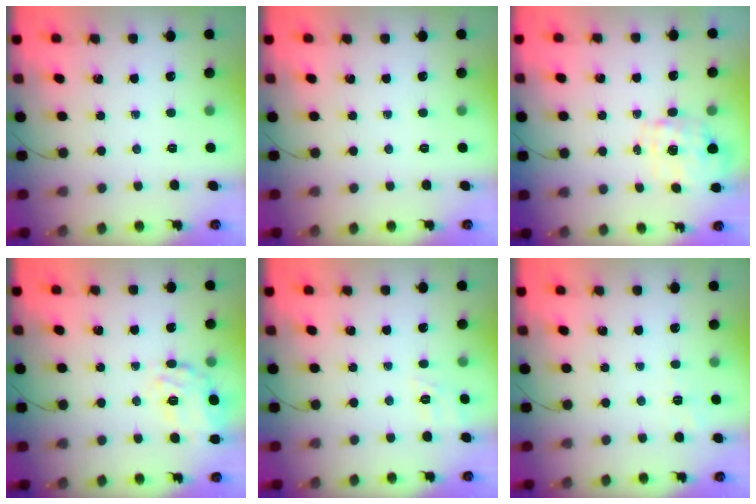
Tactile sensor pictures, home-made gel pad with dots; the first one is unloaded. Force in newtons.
{"total": 0.0}
{"total": 1.5, "press": 1.5, "slide": 0.5}
{"total": 18.5, "press": 18.4, "slide": 1.6}
{"total": 7.9, "press": 7.7, "slide": 2.0}
{"total": 2.0, "press": 1.3, "slide": 1.5}